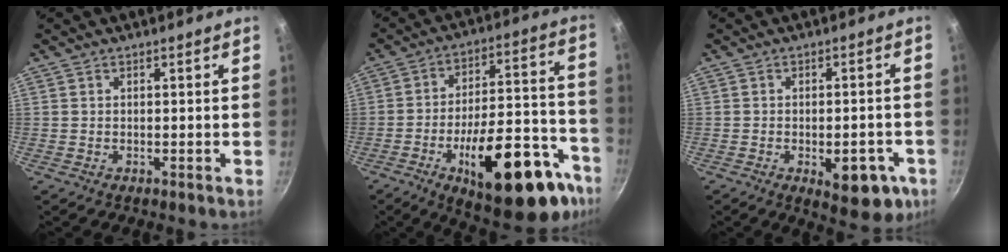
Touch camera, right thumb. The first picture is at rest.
{"total": 26.9, "force": [-13.3, 11.2, 20.6], "torque": [-0.238, 0.067, -0.187]}
{"total": 10.5, "force": [-3.8, 5.1, 8.3], "torque": [-0.071, 0.013, -0.040]}